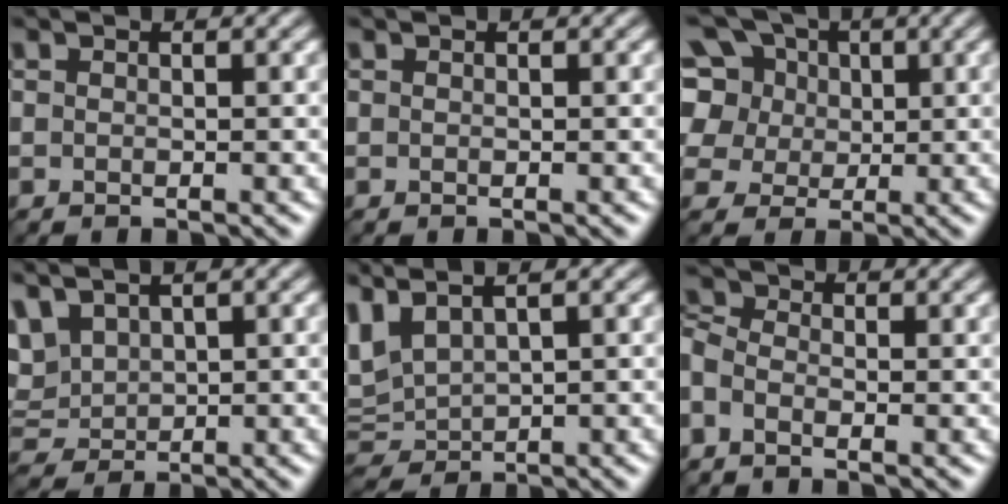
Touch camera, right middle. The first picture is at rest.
{"total": 0.0}
{"total": 10.8, "force": [4.3, 8.2, 5.6], "torque": [-0.125, 0.038, 0.063]}
{"total": 5.2, "force": [2.1, 3.3, 3.3], "torque": [-0.098, 0.025, 0.056]}
{"total": 5.3, "force": [2.1, 3.0, 3.9], "torque": [-0.098, 0.017, 0.057]}
{"total": 3.5, "force": [-1.5, 2.3, 2.2], "torque": [-0.050, 0.012, -0.032]}